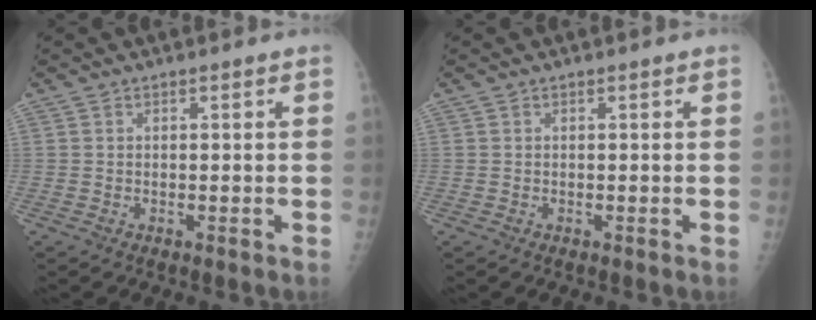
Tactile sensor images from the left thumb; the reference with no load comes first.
{"total": 0.0}